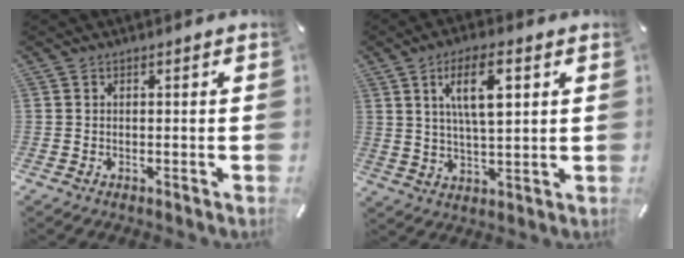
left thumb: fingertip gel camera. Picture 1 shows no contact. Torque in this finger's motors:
{"motor_torque": [1.81, 1.99, 1.52, -1.26, 0.36]}